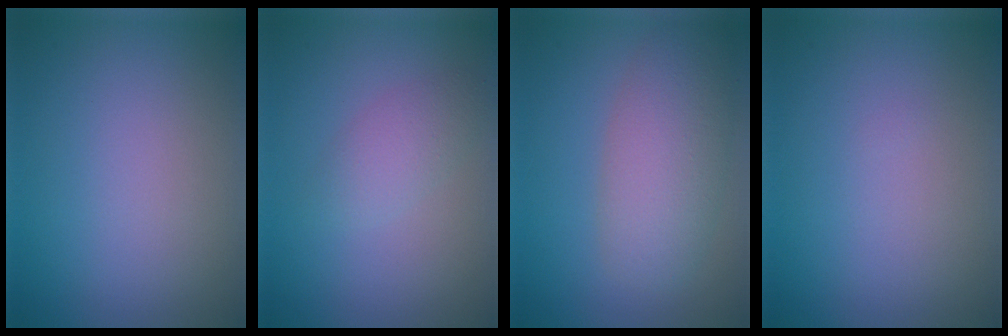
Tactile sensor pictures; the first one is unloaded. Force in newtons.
{"total": 2.0, "press": 2.0, "slide": 0.1}
{"total": 5.3, "press": 5.3, "slide": 0.2}
{"total": 0.0}